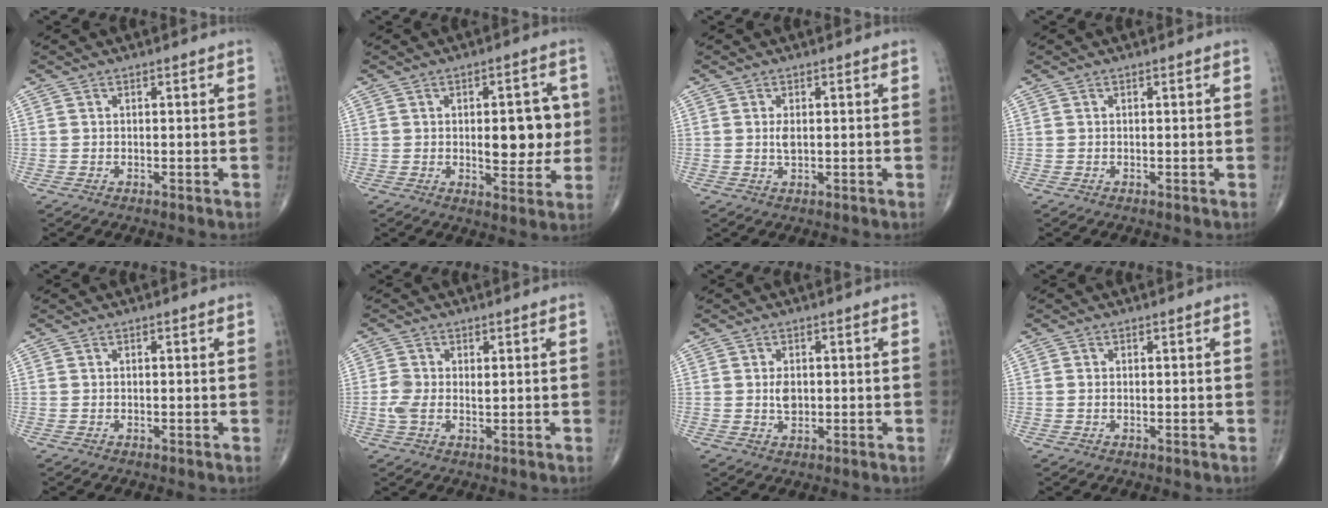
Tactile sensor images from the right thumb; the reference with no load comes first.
{"total": 10.5, "force": [0.6, 4.8, 9.3], "torque": [-0.095, -0.006, 0.016]}
{"total": 1.8, "force": [0.2, 0.9, 1.6], "torque": [-0.031, -0.003, 0.005]}
{"total": 0.0}
{"total": 0.0}
{"total": 3.9, "force": [0.2, 2.4, 3.1], "torque": [-0.073, 0.007, 0.002]}
{"total": 2.9, "force": [0.1, 1.9, 2.2], "torque": [-0.032, -0.002, 0.004]}
{"total": 0.6, "force": [0.0, 0.4, 0.5], "torque": [-0.008, 0.001, -0.001]}